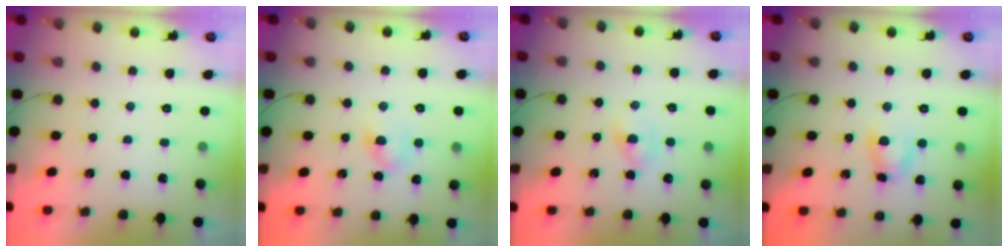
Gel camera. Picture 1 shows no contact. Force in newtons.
{"total": 4.9, "press": 4.8, "slide": 1.3}
{"total": 2.7, "press": 2.5, "slide": 0.9}
{"total": 4.2, "press": 4.1, "slide": 0.8}